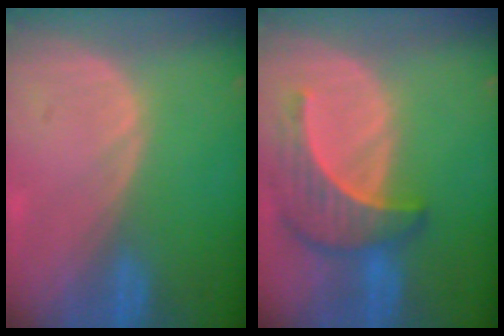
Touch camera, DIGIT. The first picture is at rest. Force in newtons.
{"total": 7.1, "press": 7.0, "slide": 1.1}